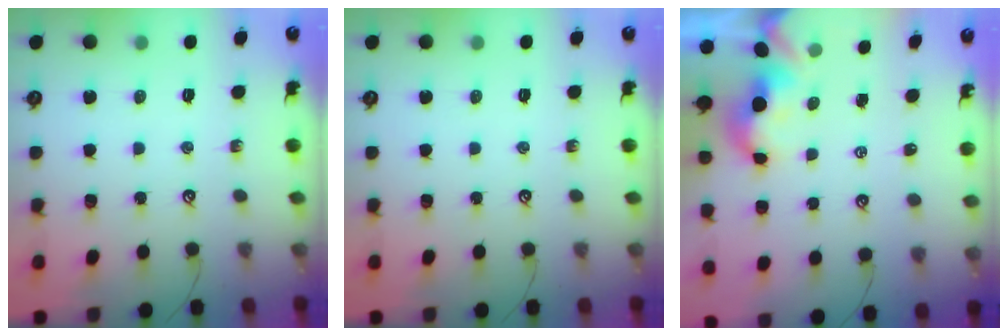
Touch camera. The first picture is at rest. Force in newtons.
{"total": 0.0}
{"total": 1.9, "press": 1.9, "slide": 0.2}